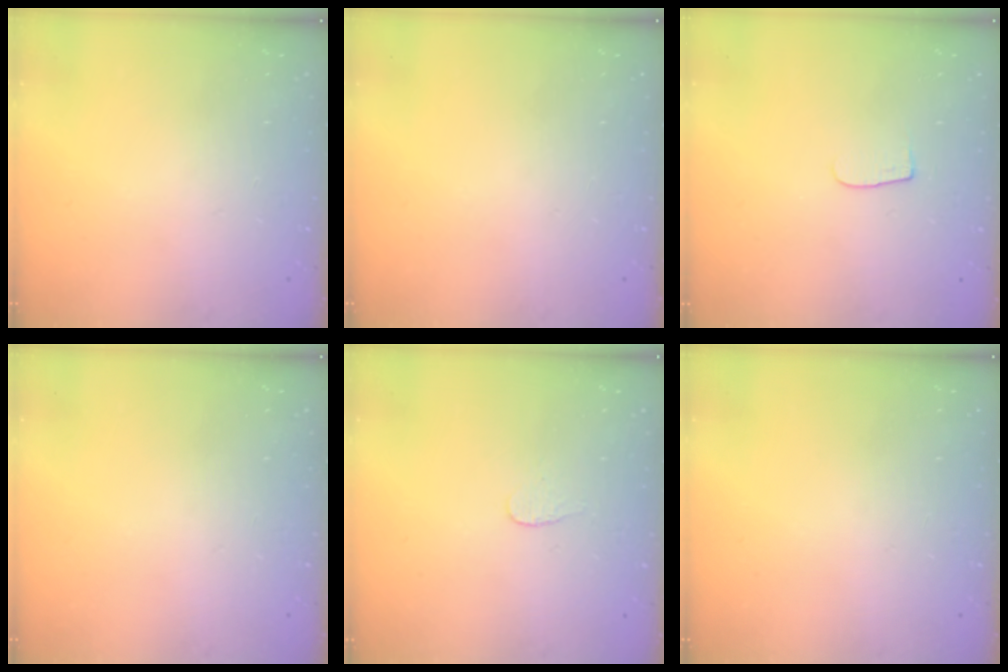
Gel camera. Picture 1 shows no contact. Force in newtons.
{"total": 0.0}
{"total": 3.8, "press": 3.8, "slide": 0.5}
{"total": 0.0}
{"total": 2.7, "press": 2.7, "slide": 0.3}
{"total": 0.0}